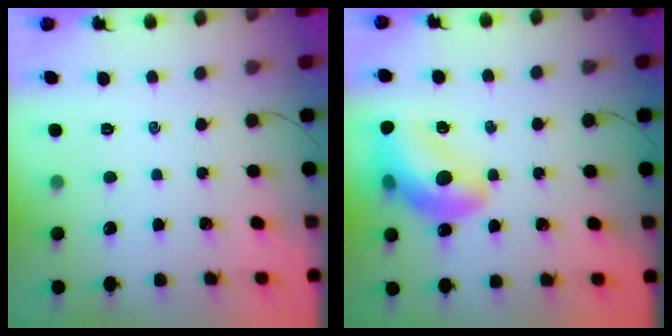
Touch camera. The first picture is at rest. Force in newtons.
{"total": 16.9, "press": 16.6, "slide": 3.4}